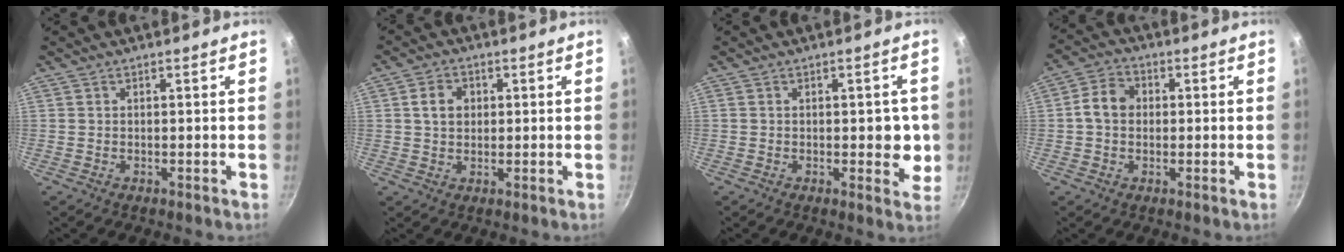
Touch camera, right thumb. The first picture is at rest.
{"total": 4.8, "force": [1.0, 3.8, 2.7], "torque": [-0.032, 0.007, 0.014]}
{"total": 5.9, "force": [-0.2, 3.0, 5.1], "torque": [-0.034, -0.007, -0.005]}
{"total": 6.1, "force": [0.3, 4.9, 3.6], "torque": [-0.048, 0.017, -0.010]}